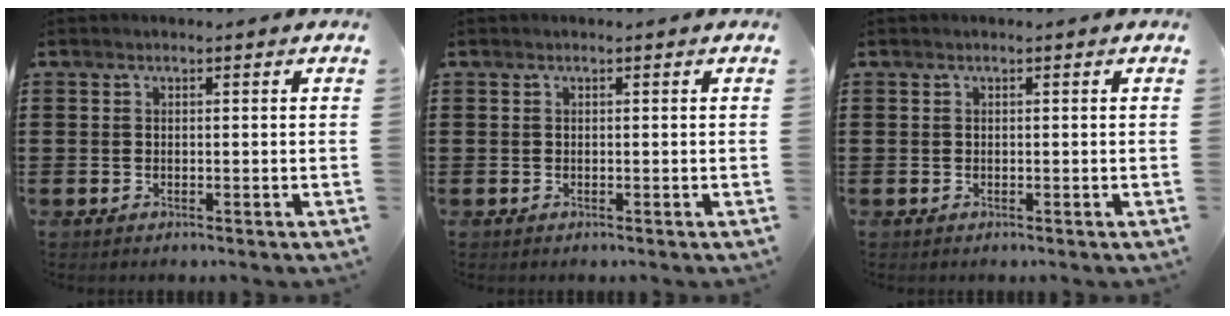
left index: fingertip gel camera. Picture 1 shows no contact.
{"total": 0.0}
{"total": 0.0}